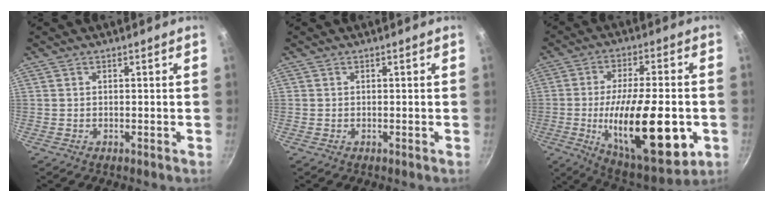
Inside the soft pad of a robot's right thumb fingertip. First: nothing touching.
{"total": 0.0}
{"total": 24.4, "force": [-5.2, 8.8, 22.2], "torque": [-0.340, 0.000, -0.075]}